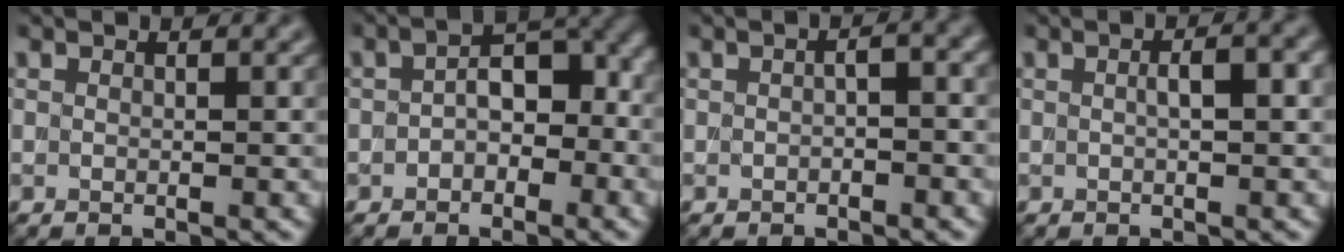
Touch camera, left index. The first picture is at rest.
{"total": 3.6, "force": [-0.8, 2.2, 2.7], "torque": [-0.032, 0.017, -0.021]}
{"total": 1.7, "force": [-0.2, 0.5, 1.6], "torque": [-0.019, 0.005, -0.002]}
{"total": 2.8, "force": [0.4, 0.8, 2.6], "torque": [-0.029, 0.008, 0.001]}